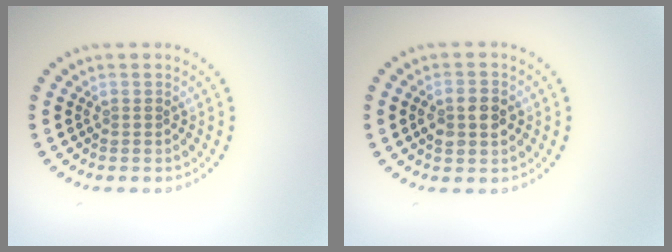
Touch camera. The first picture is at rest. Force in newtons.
{"total": 3.4, "press": 3.4, "slide": 0.1}